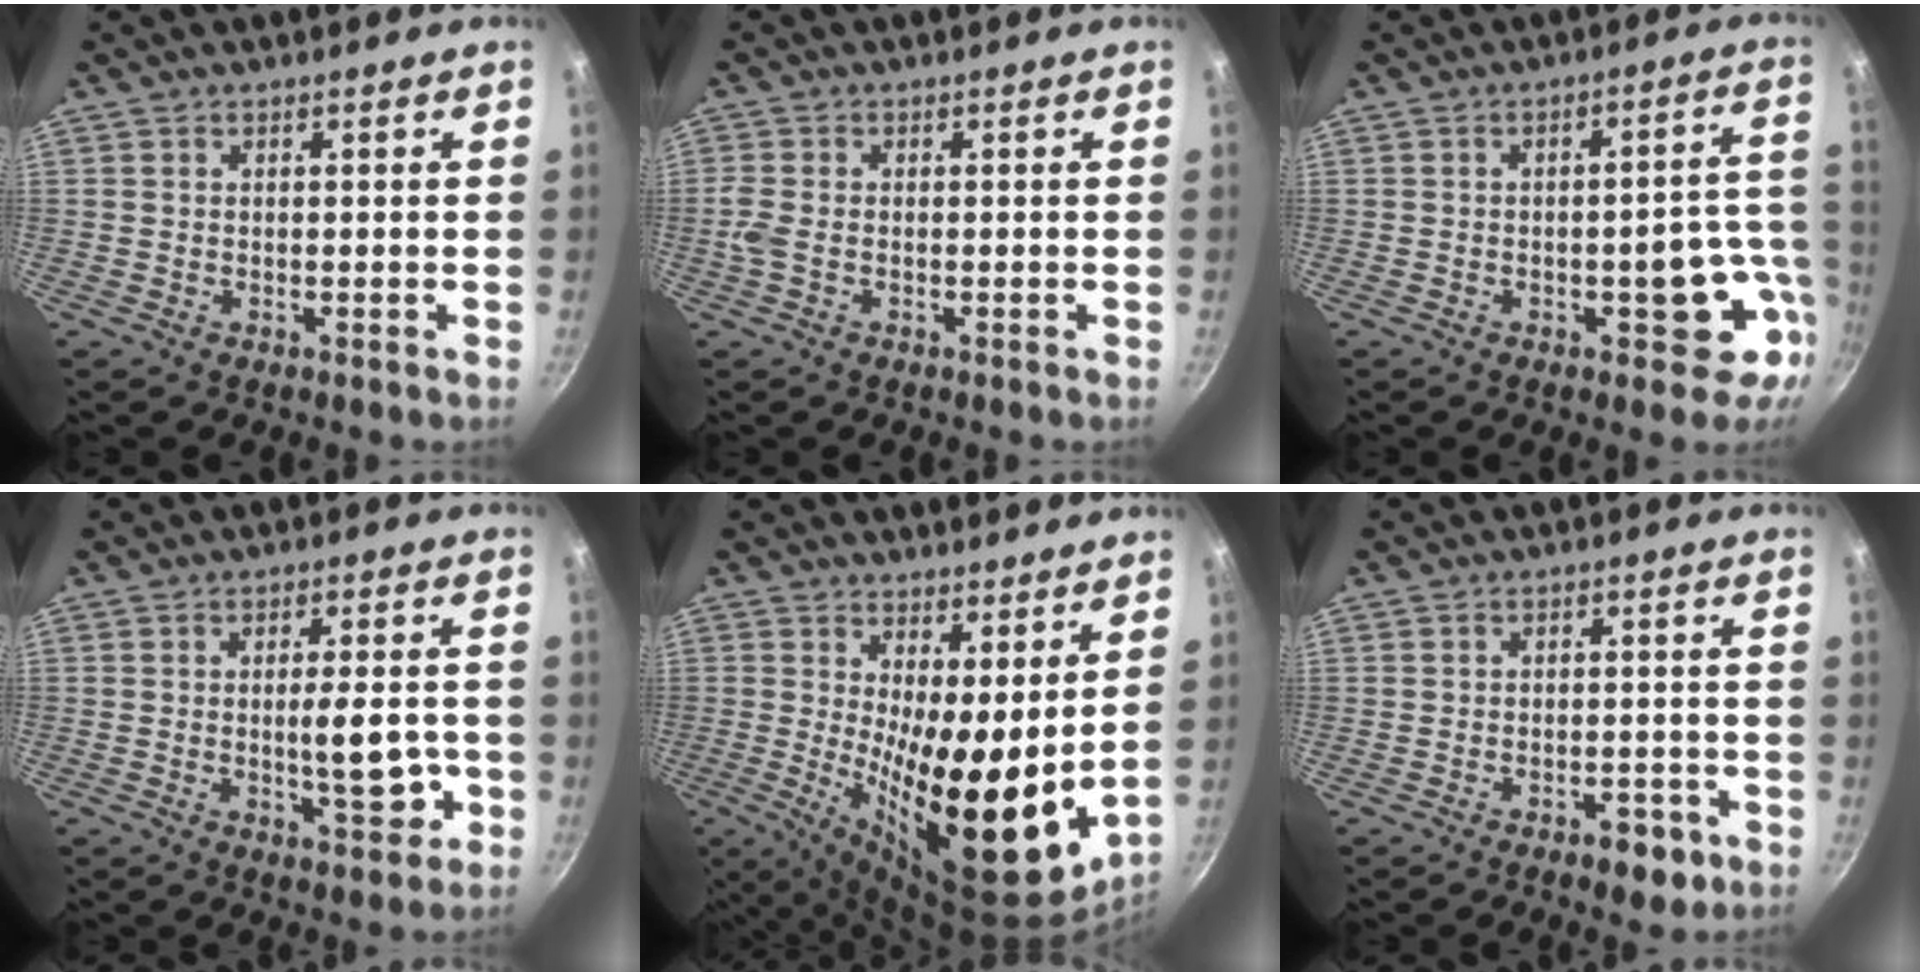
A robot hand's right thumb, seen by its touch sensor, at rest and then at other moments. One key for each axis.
{"total": 2.5, "fx": -0.6, "fy": 1.3, "fz": 2.1, "tx": -0.056, "ty": 0.002, "tz": -0.018}
{"total": 11.4, "fx": -3.5, "fy": 5.5, "fz": 9.3, "tx": -0.046, "ty": 0.034, "tz": -0.039}
{"total": 8.6, "fx": -1.8, "fy": 3.2, "fz": 7.7, "tx": -0.089, "ty": 0.005, "tz": -0.024}
{"total": 18.2, "fx": 2.6, "fy": 6.6, "fz": 16.7, "tx": -0.223, "ty": -0.047, "tz": 0.049}
{"total": 5.6, "fx": -3.0, "fy": 3.0, "fz": 3.7, "tx": -0.035, "ty": 0.022, "tz": -0.032}